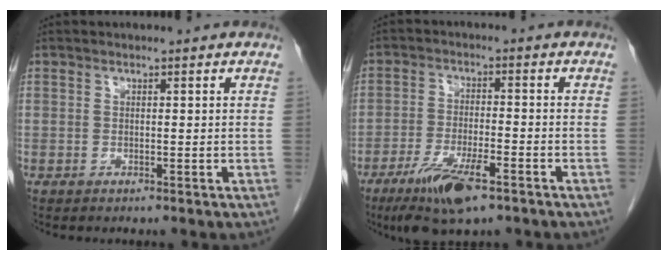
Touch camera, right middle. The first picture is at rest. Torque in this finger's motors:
{"motor_torque": [1.33, -0.81, 0.50, 0.12]}